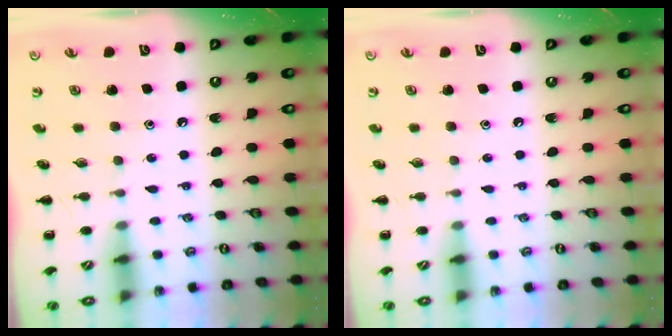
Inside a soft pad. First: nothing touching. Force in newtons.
{"total": 0.0}